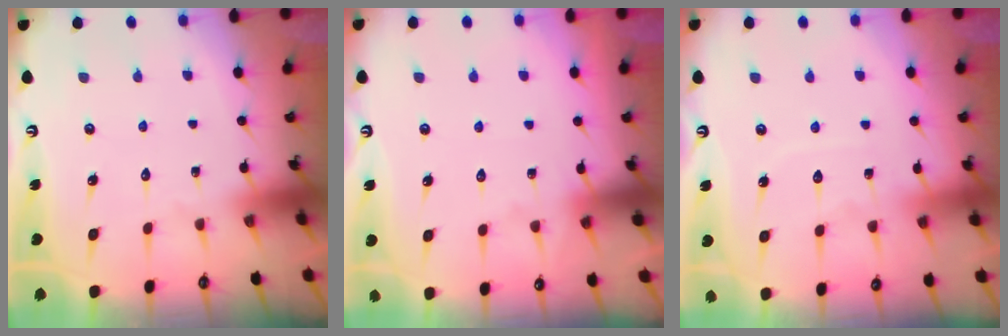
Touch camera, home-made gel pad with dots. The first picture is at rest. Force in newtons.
{"total": 3.6, "press": 3.6, "slide": 0.6}
{"total": 5.9, "press": 5.9, "slide": 0.6}